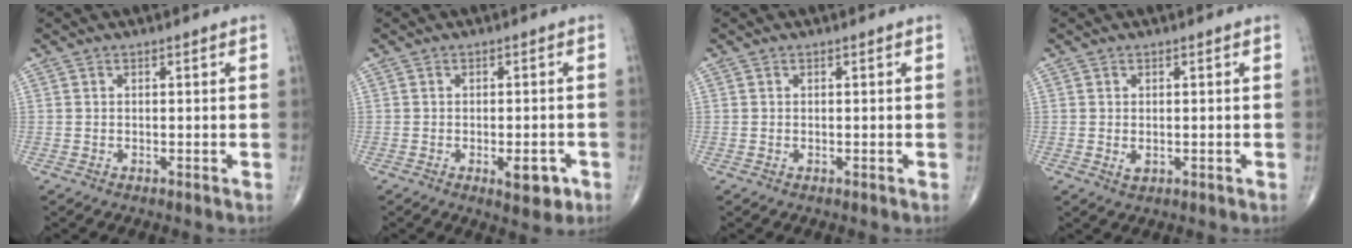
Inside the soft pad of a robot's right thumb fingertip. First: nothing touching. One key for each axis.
{"total": 5.1, "fx": -2.1, "fy": 2.1, "fz": 4.1, "tx": -0.038, "ty": 0.001, "tz": -0.023}
{"total": 0.0}
{"total": 1.4, "fx": -0.1, "fy": 0.9, "fz": 1.0, "tx": -0.014, "ty": -0.003, "tz": 0.002}